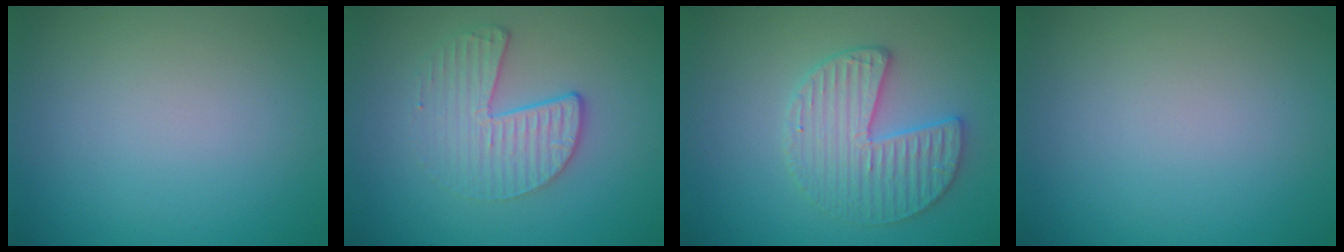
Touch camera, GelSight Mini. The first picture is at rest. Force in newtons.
{"total": 3.6, "press": 2.7, "slide": 2.4}
{"total": 3.7, "press": 3.6, "slide": 0.7}
{"total": 0.0}